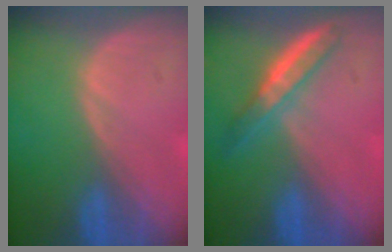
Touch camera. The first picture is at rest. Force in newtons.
{"total": 4.9, "press": 4.5, "slide": 1.9}